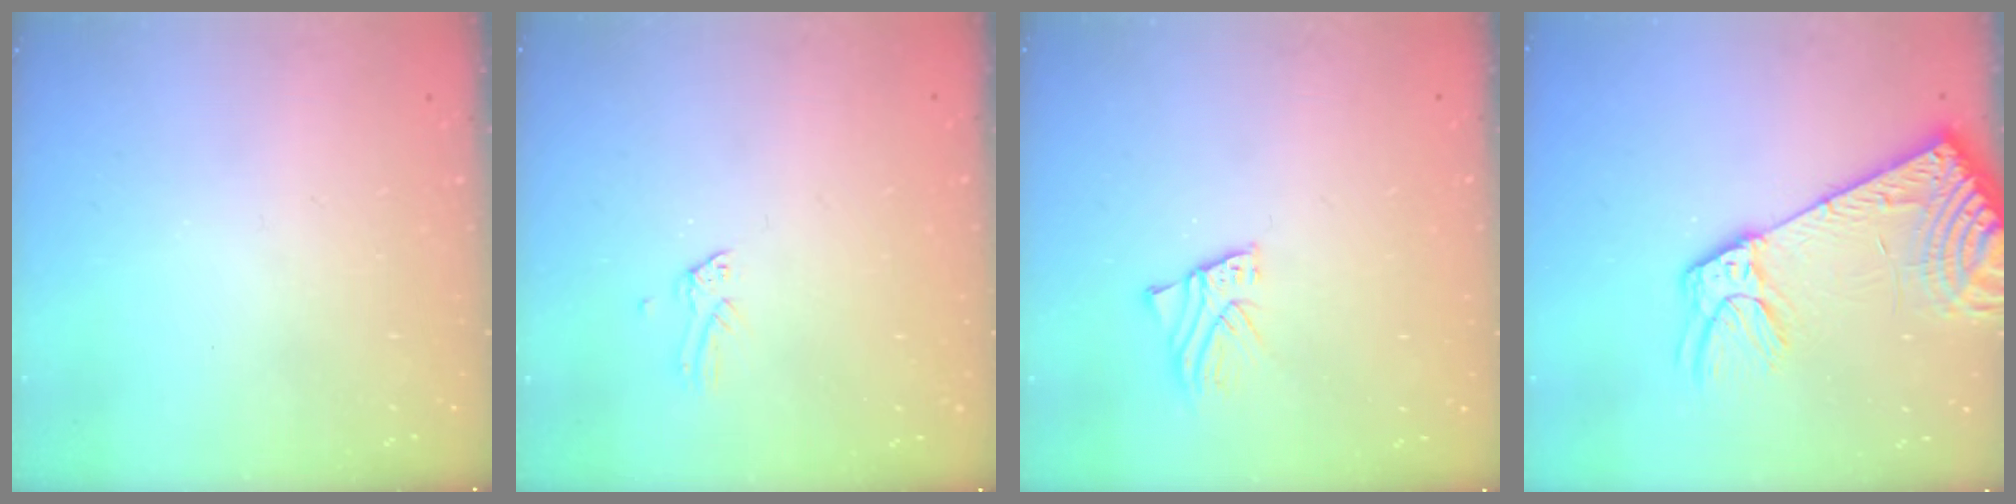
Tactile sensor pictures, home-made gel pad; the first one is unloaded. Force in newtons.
{"total": 0.0}
{"total": 2.0, "press": 2.0, "slide": 0.2}
{"total": 21.2, "press": 20.7, "slide": 4.6}